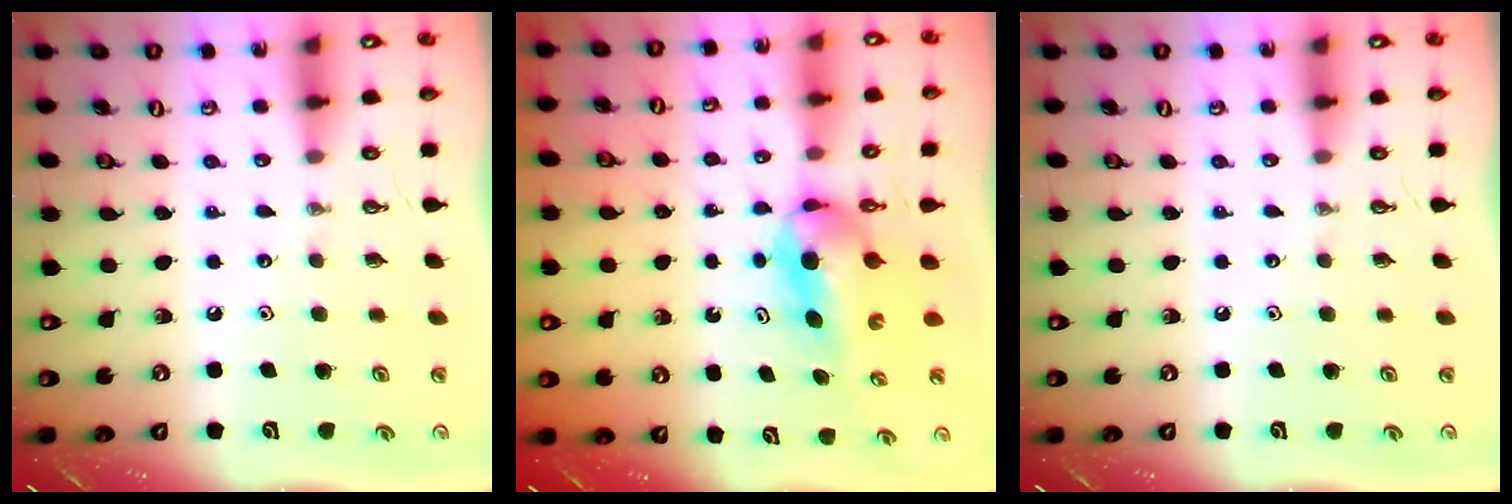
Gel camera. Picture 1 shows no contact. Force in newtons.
{"total": 7.1, "press": 5.4, "slide": 4.6}
{"total": 0.0}